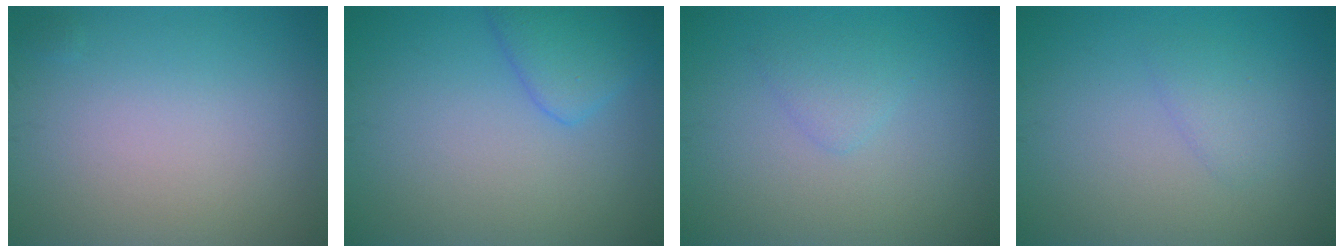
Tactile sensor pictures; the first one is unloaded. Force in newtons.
{"total": 2.9, "press": 2.9, "slide": 0.2}
{"total": 1.4, "press": 1.4, "slide": 0.1}
{"total": 1.3, "press": 1.3, "slide": 0.1}